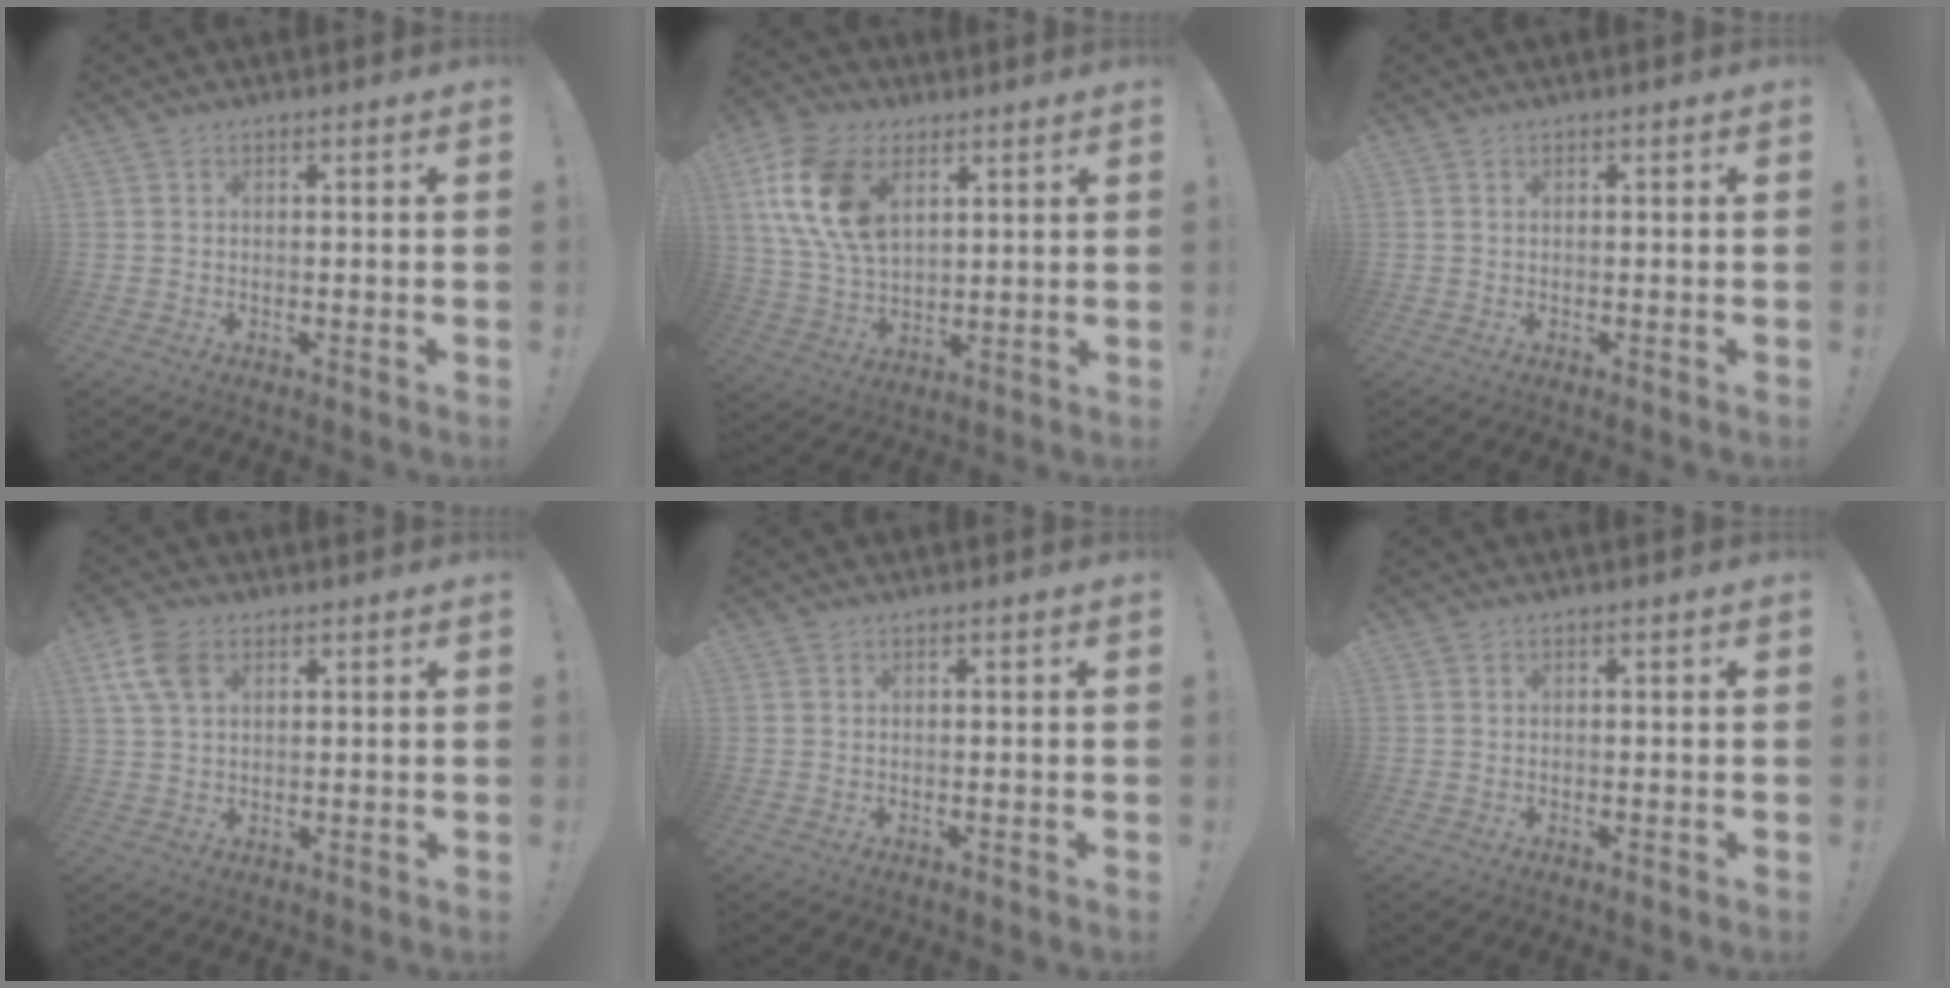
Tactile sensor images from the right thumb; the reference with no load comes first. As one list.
[{"total": 18.5, "force": [6.8, 12.3, 12.1], "torque": [-0.240, -0.016, 0.130]}, {"total": 0.0}, {"total": 8.0, "force": [3.3, 5.1, 5.1], "torque": [-0.091, 0.000, 0.065]}, {"total": 0.0}, {"total": 0.0}]